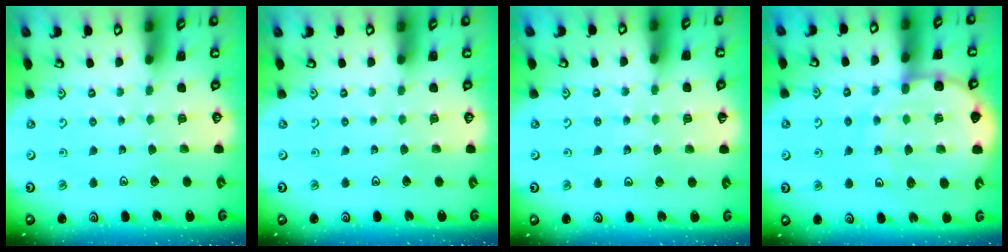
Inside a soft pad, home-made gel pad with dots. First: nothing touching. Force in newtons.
{"total": 0.0}
{"total": 2.9, "press": 2.9, "slide": 0.4}
{"total": 12.4, "press": 12.0, "slide": 2.7}